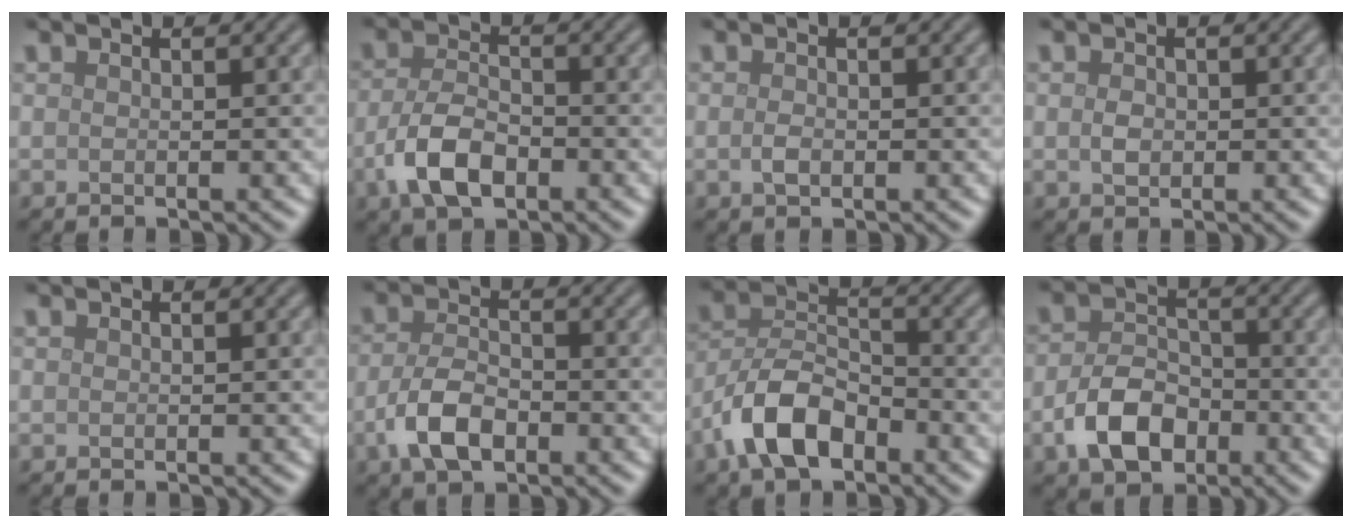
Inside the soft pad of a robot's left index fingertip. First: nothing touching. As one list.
[{"total": 5.2, "force": [-2.2, 2.8, 3.8], "torque": [-0.076, -0.001, -0.049]}, {"total": 1.1, "force": [-0.2, 0.6, 0.9], "torque": [-0.021, -0.001, -0.005]}, {"total": 1.4, "force": [0.0, 1.0, 0.9], "torque": [-0.019, -0.001, -0.001]}, {"total": 0.0}, {"total": 4.7, "force": [-2.0, 2.5, 3.4], "torque": [-0.071, -0.001, -0.043]}, {"total": 6.5, "force": [-3.6, 3.3, 4.2], "torque": [-0.076, 0.006, -0.076]}, {"total": 5.4, "force": [-2.2, 3.6, 3.4], "torque": [-0.068, -0.001, -0.044]}]